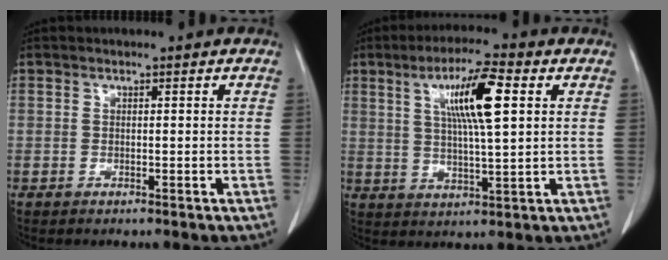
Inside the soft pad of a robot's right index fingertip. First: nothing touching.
{"total": 10.3, "force": [3.3, 1.0, 9.7], "torque": [-0.172, 0.008, 0.058]}